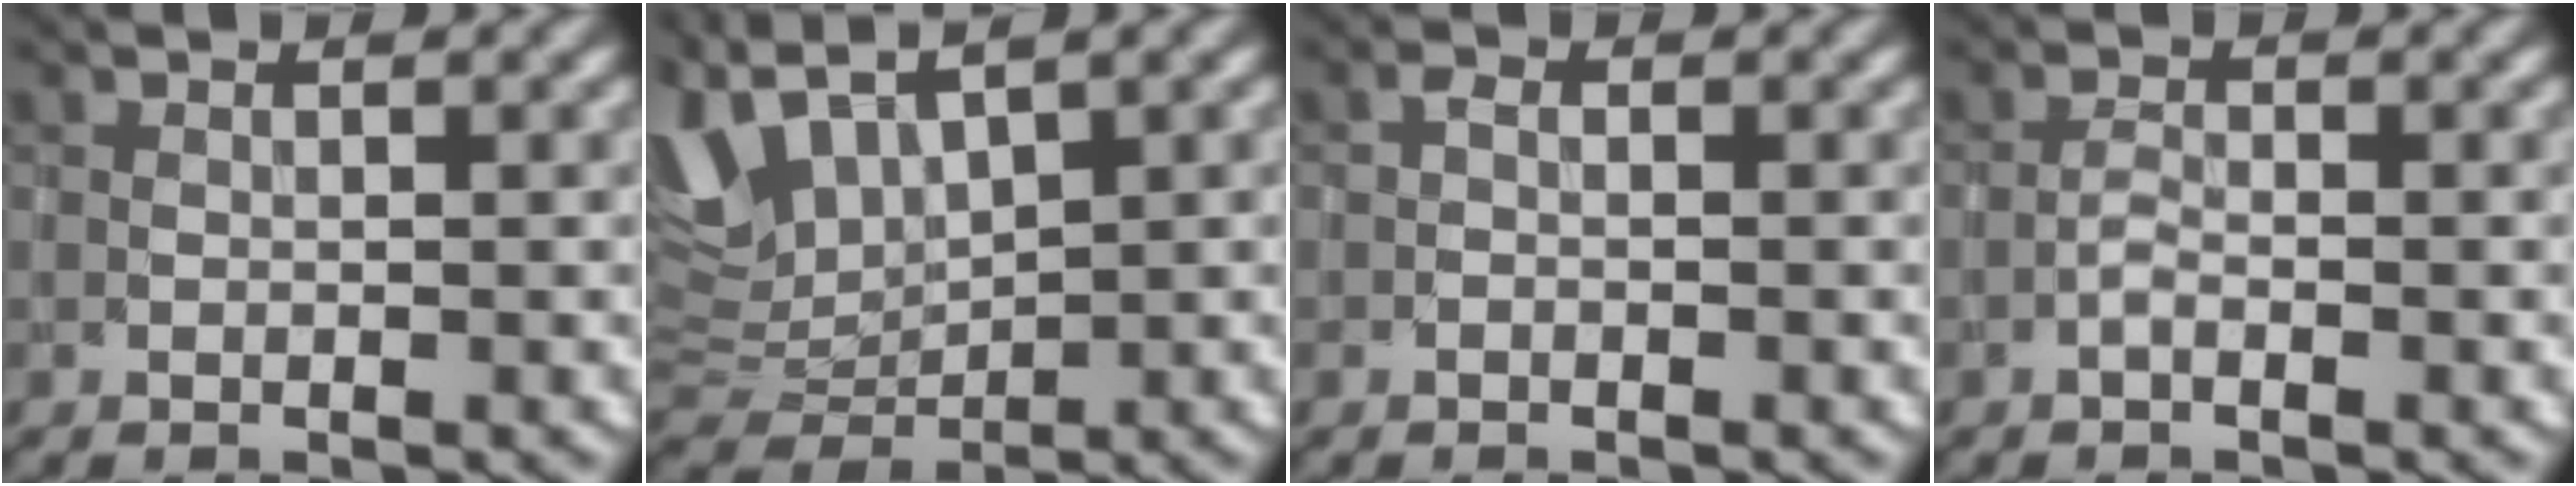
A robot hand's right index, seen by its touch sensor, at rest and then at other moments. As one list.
[{"total": 6.6, "force": [3.9, 3.1, 4.3], "torque": [-0.116, 0.011, 0.074]}, {"total": 0.7, "force": [-0.3, 0.5, 0.5], "torque": [-0.009, 0.001, -0.009]}, {"total": 1.1, "force": [-0.7, 0.3, 0.8], "torque": [-0.015, 0.003, -0.015]}]